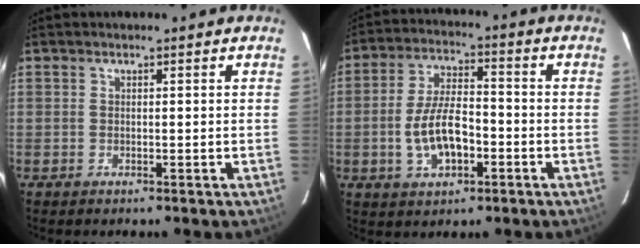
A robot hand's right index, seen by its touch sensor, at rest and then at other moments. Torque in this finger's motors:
{"motor_torque": [0.38, -0.23, 0.40, 0.08]}